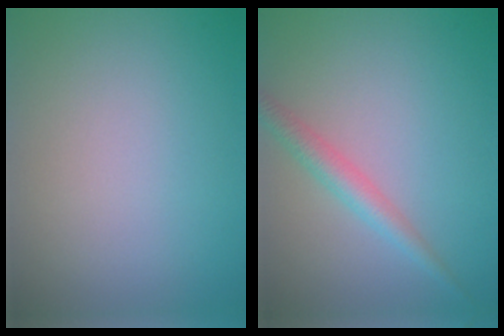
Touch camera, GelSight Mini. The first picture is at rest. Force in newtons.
{"total": 2.5, "press": 2.5, "slide": 0.1}